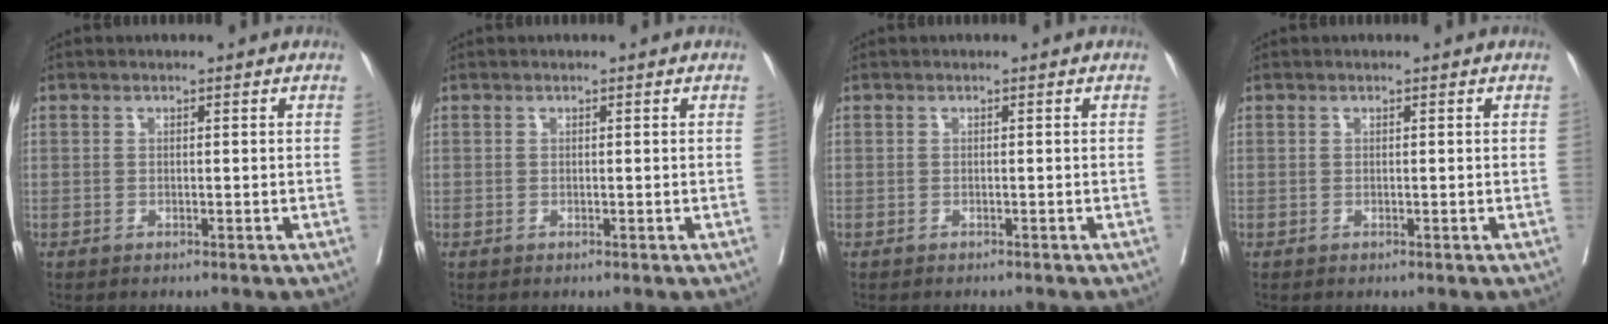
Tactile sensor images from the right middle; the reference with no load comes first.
{"total": 0.0}
{"total": 1.3, "force": [-1.3, 0.2, 0.3], "torque": [-0.008, -0.002, -0.018]}
{"total": 0.0}